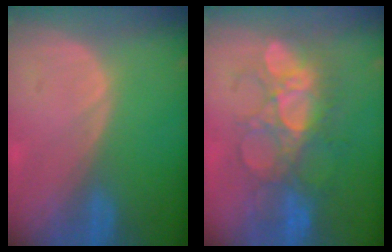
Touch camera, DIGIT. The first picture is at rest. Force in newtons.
{"total": 8.7, "press": 8.5, "slide": 1.6}